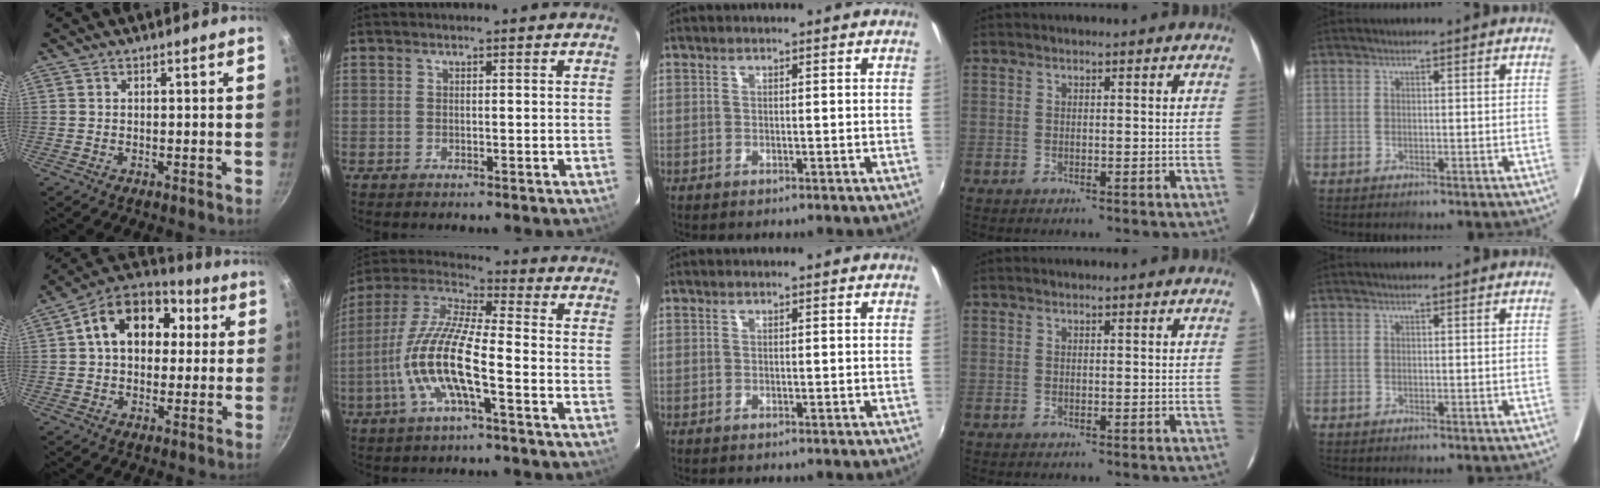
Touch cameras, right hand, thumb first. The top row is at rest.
{"thumb": {"total": 16.6, "force": [3.4, 11.9, 11.1], "torque": [-0.150, 0.027, 0.034]}, "index": {"total": 13.9, "force": [-4.7, 2.5, 12.8], "torque": [-0.262, -0.004, -0.098]}}